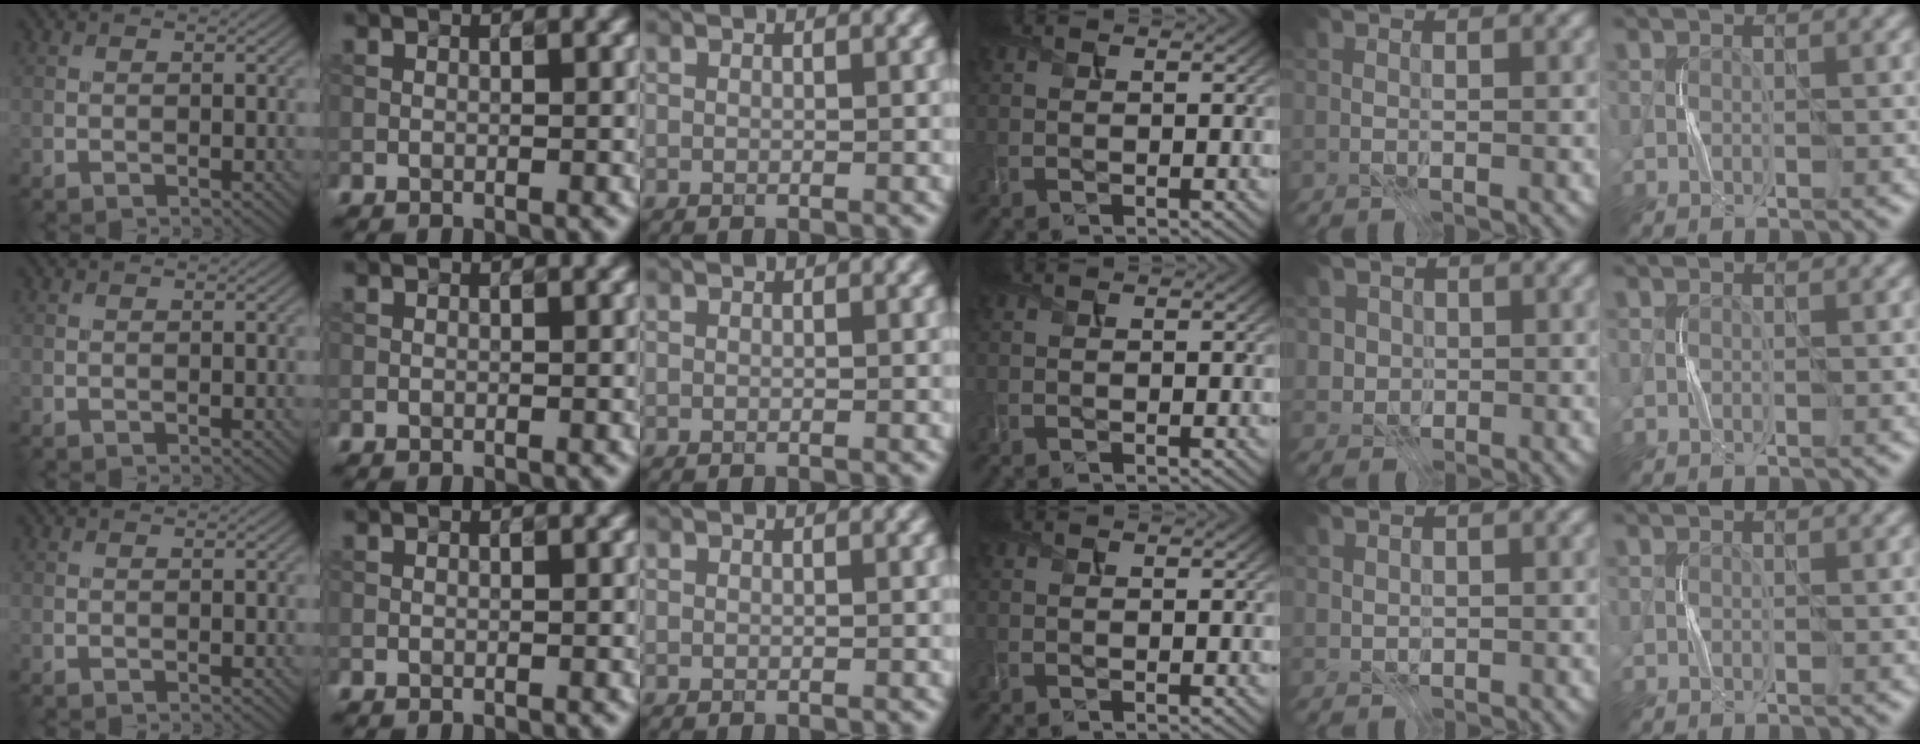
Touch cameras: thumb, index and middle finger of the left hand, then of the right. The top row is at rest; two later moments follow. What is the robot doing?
{"motion": "press", "object": "joystick"}